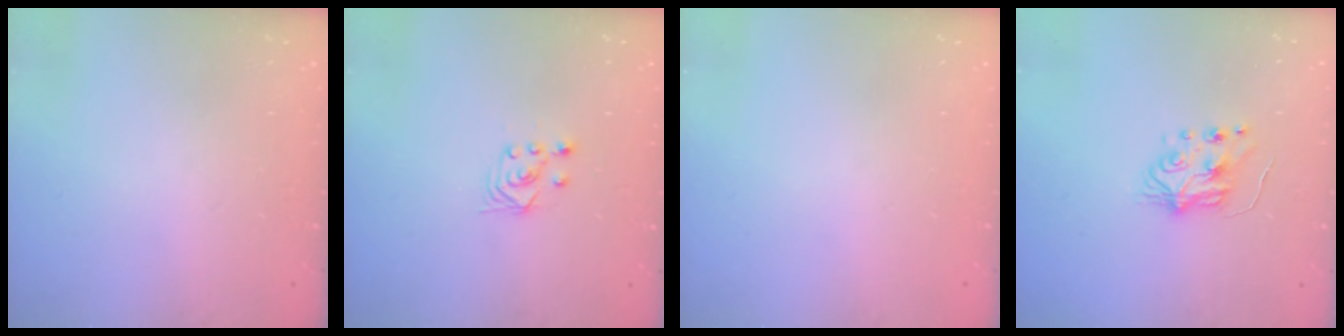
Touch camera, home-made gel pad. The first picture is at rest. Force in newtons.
{"total": 2.8, "press": 2.4, "slide": 1.4}
{"total": 0.0}
{"total": 5.2, "press": 5.1, "slide": 0.7}